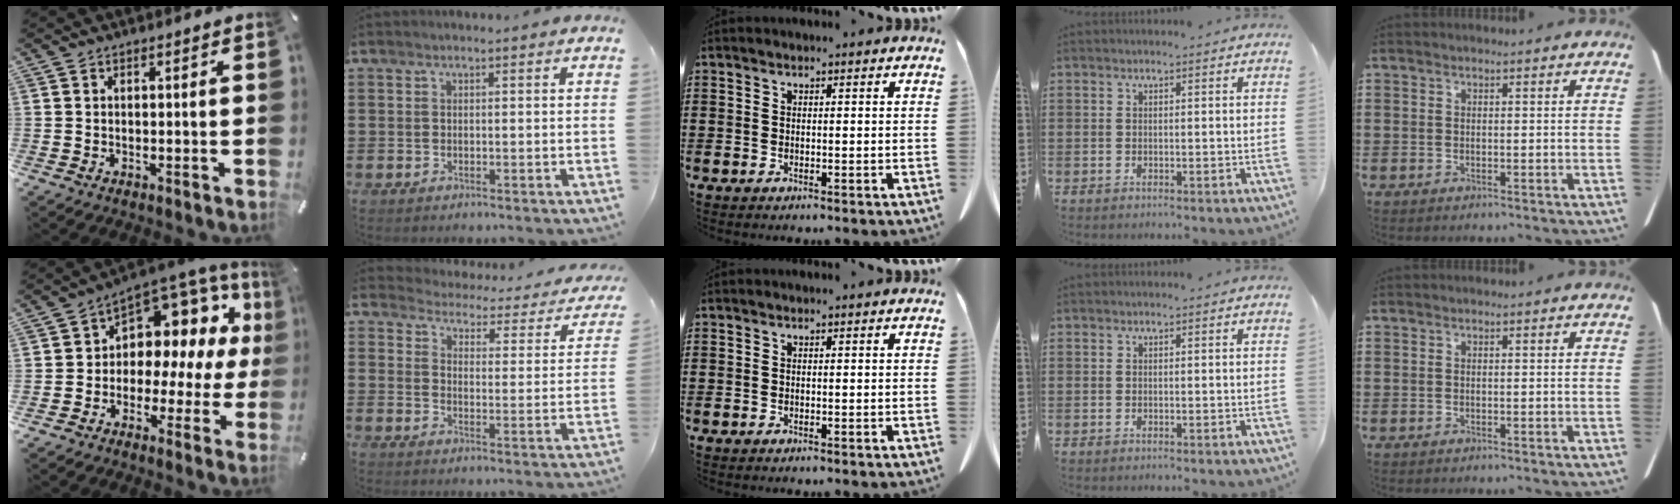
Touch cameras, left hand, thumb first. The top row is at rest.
{"thumb": {"total": 9.4, "force": [3.7, 7.3, 4.7], "torque": [-0.075, -0.054, 0.068]}, "index": {"total": 2.3, "force": [2.2, 0.6, 0.1], "torque": [-0.025, -0.025, 0.028]}}